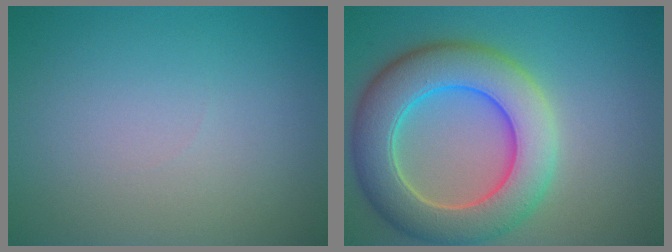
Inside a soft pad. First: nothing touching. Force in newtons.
{"total": 9.3, "press": 9.2, "slide": 0.7}